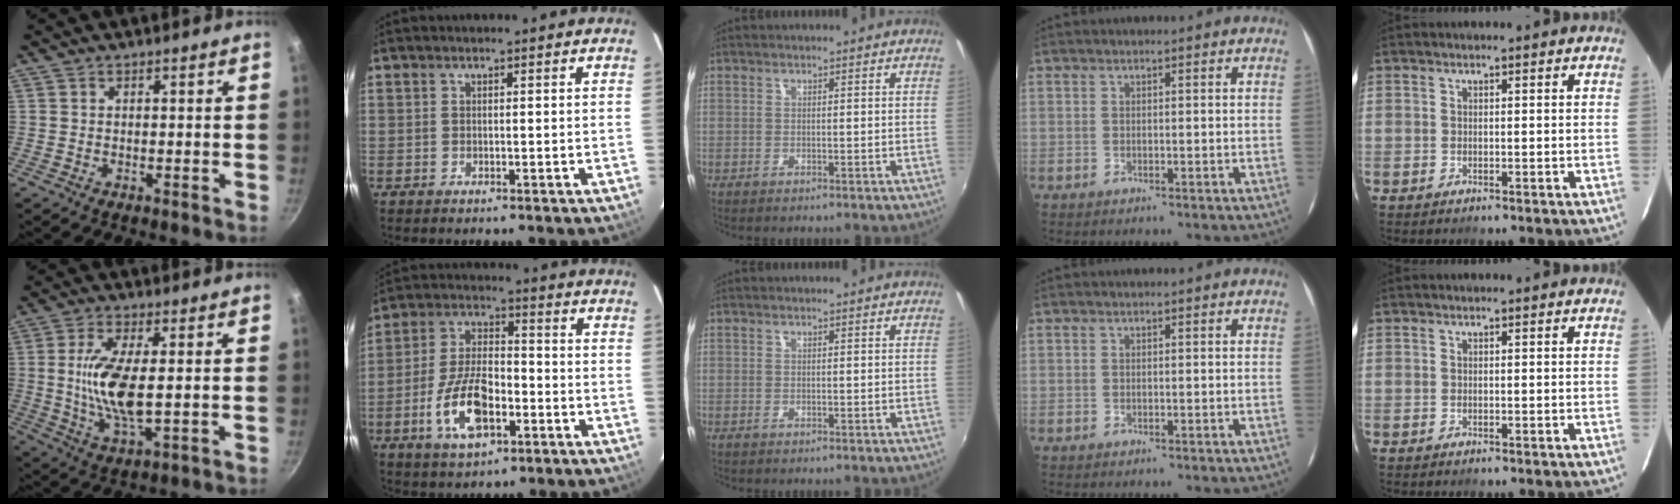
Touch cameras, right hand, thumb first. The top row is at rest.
{"thumb": {"total": 11.9, "force": [0.6, 4.4, 11.0], "torque": [-0.220, -0.009, 0.012]}, "index": {"total": 12.8, "force": [-5.0, 5.9, 10.2], "torque": [-0.210, 0.002, -0.084]}}